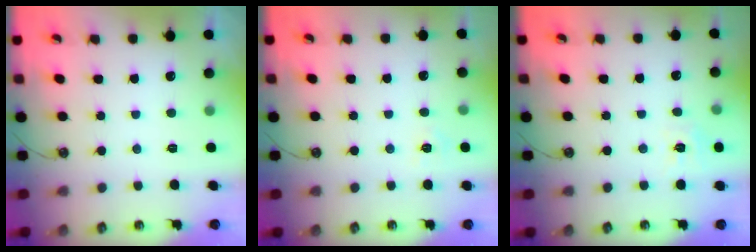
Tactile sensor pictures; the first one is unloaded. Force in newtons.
{"total": 6.5, "press": 6.5, "slide": 0.8}
{"total": 4.9, "press": 4.9, "slide": 0.4}